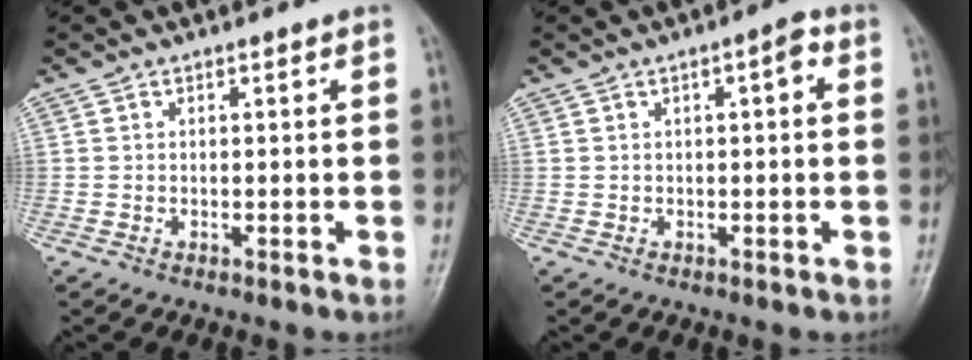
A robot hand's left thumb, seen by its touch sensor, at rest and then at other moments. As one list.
[{"total": 3.0, "force": [0.8, 1.0, 2.7], "torque": [-0.038, 0.007, 0.006]}]